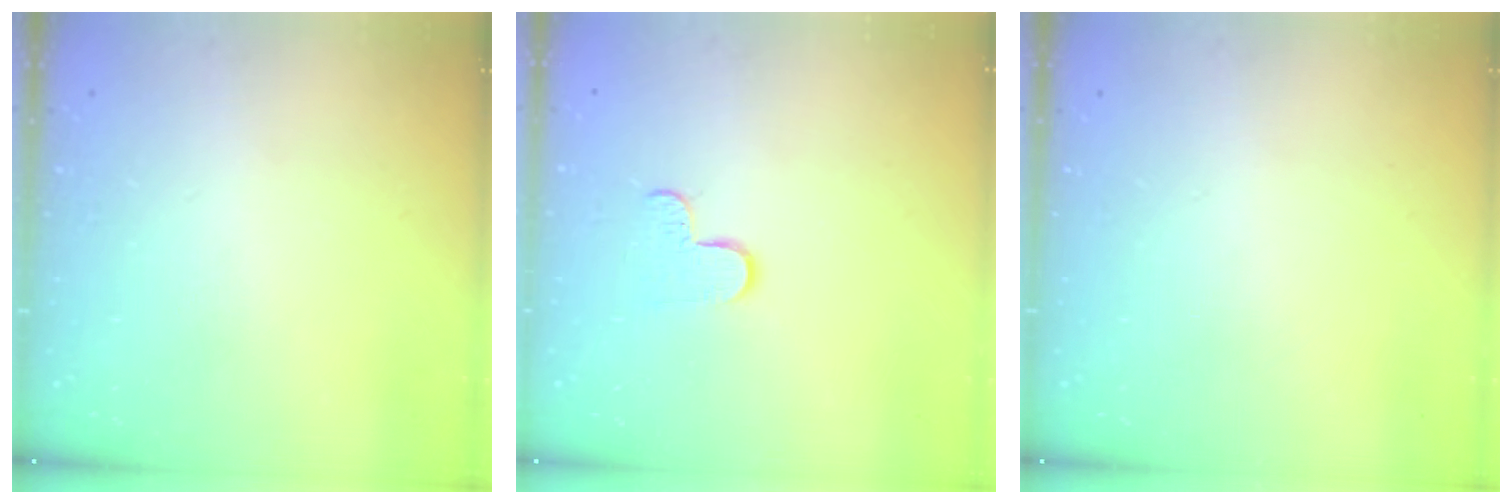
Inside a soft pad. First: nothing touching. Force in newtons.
{"total": 4.5, "press": 4.5, "slide": 0.4}
{"total": 0.0}